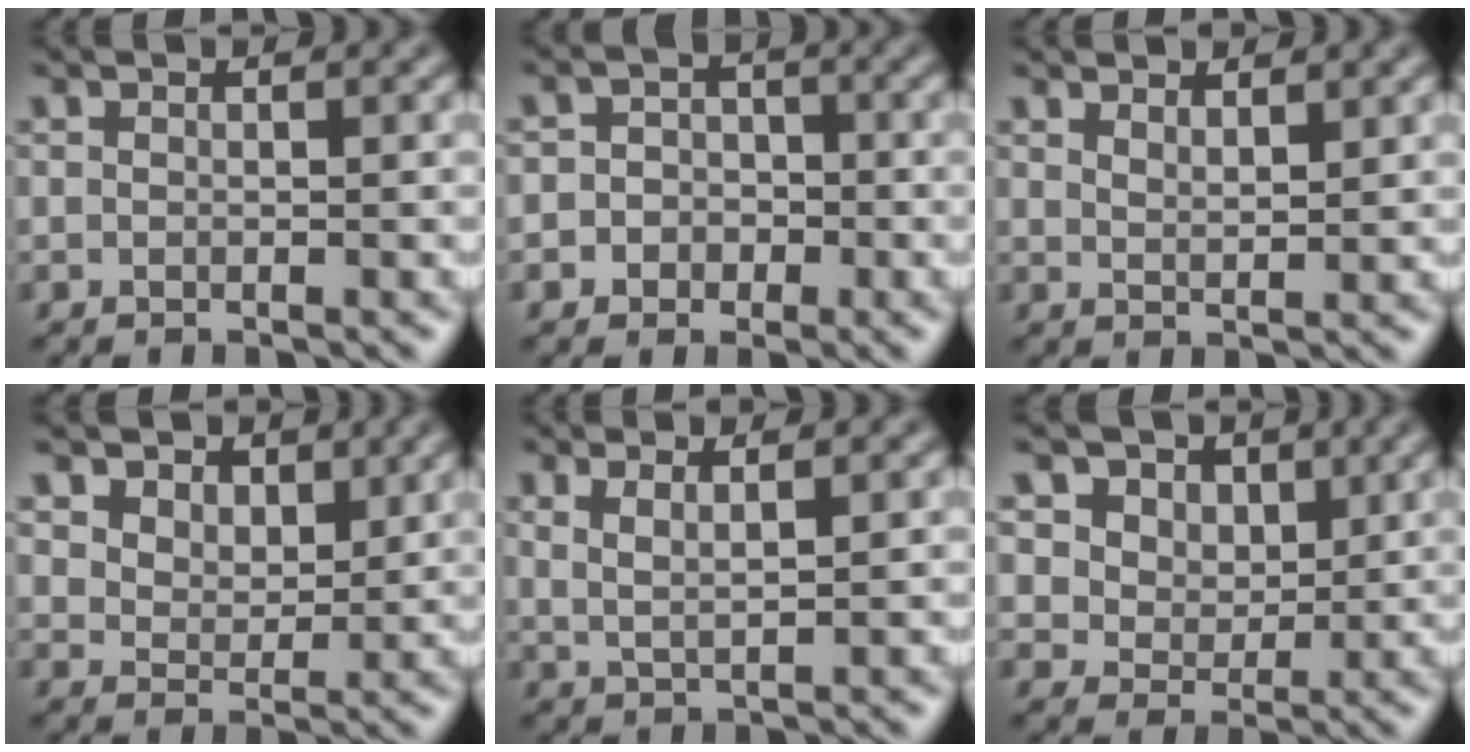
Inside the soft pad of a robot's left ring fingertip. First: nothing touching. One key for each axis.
{"total": 3.2, "fx": -0.9, "fy": 3.0, "fz": 0.7, "tx": 0.020, "ty": 0.012, "tz": -0.039}
{"total": 1.8, "fx": 1.6, "fy": 0.3, "fz": 0.6, "tx": -0.013, "ty": 0.001, "tz": 0.029}
{"total": 5.2, "fx": 3.9, "fy": 2.9, "fz": 1.8, "tx": -0.068, "ty": -0.012, "tz": 0.075}
{"total": 2.2, "fx": 1.5, "fy": 0.6, "fz": 1.5, "tx": -0.026, "ty": -0.002, "tz": 0.026}
{"total": 8.8, "fx": 5.3, "fy": 6.1, "fz": 3.6, "tx": -0.083, "ty": -0.001, "tz": 0.083}